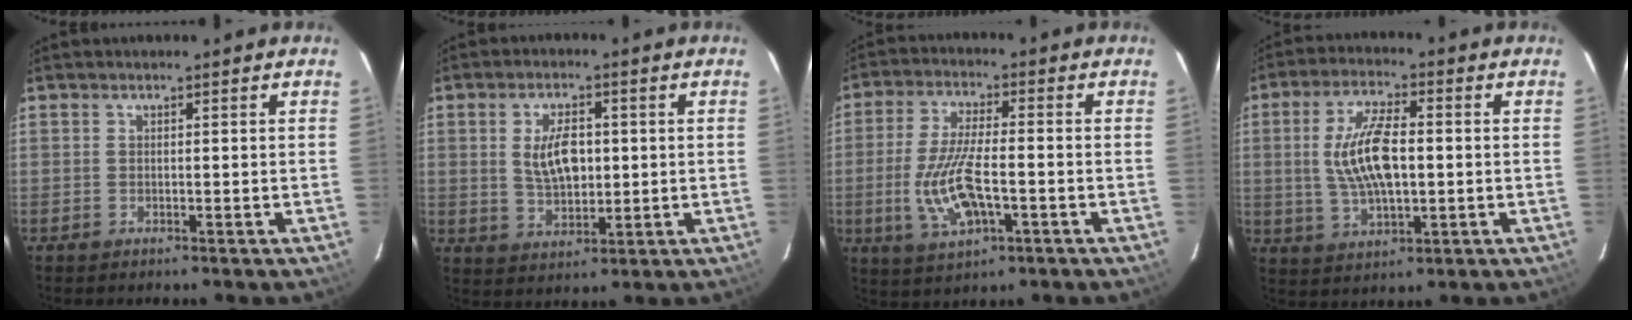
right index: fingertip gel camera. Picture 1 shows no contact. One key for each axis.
{"total": 7.8, "fx": 1.0, "fy": 4.2, "fz": 6.4, "tx": -0.120, "ty": 0.004, "tz": 0.025}
{"total": 11.3, "fx": -3.0, "fy": 3.9, "fz": 10.2, "tx": -0.213, "ty": -0.009, "tz": -0.052}
{"total": 11.4, "fx": 0.3, "fy": 4.6, "fz": 10.4, "tx": -0.206, "ty": 0.005, "tz": 0.010}